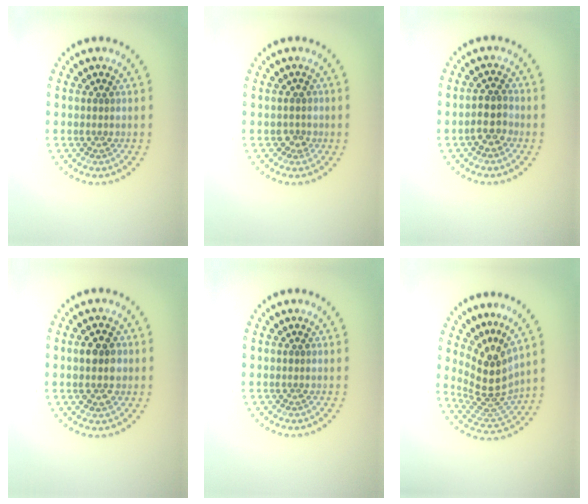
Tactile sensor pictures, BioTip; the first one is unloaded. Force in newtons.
{"total": 1.1, "press": 0.9, "slide": 0.5}
{"total": 2.3, "press": 2.1, "slide": 1.0}
{"total": 3.8, "press": 3.8, "slide": 0.2}
{"total": 0.0}
{"total": 4.4, "press": 3.1, "slide": 3.1}